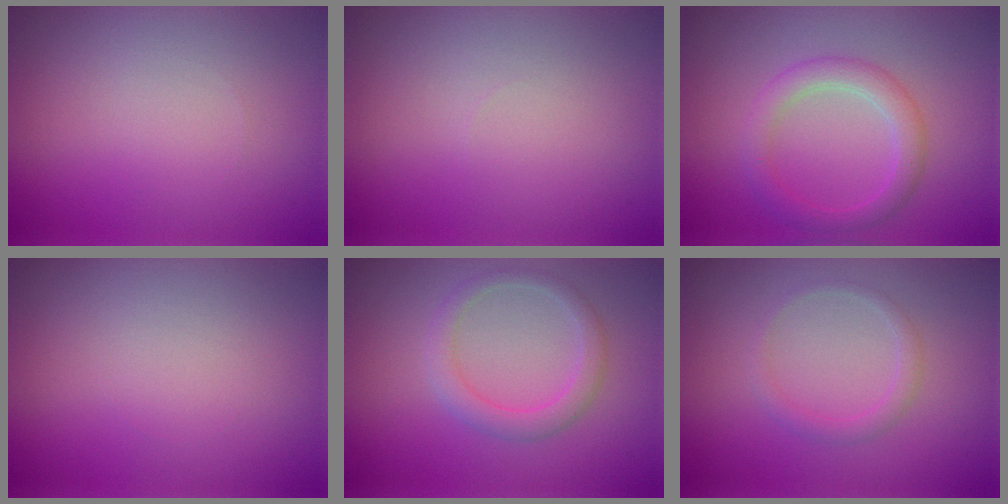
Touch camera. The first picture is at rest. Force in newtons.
{"total": 0.0}
{"total": 2.8, "press": 2.8, "slide": 0.0}
{"total": 0.0}
{"total": 2.4, "press": 2.4, "slide": 0.2}
{"total": 1.3, "press": 1.3, "slide": 0.1}